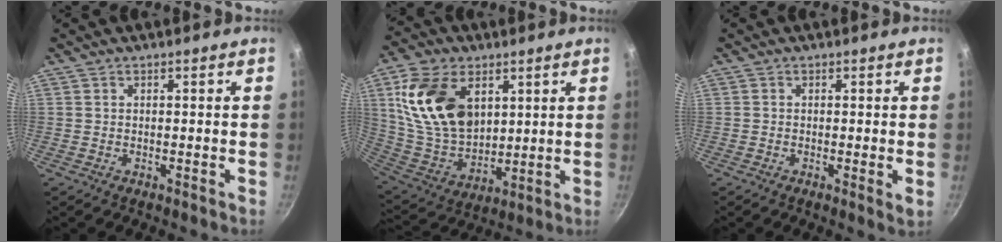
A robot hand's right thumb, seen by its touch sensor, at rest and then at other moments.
{"total": 19.5, "force": [6.4, 12.7, 13.3], "torque": [-0.224, -0.025, 0.136]}
{"total": 1.5, "force": [0.0, 0.2, 1.5], "torque": [-0.023, -0.008, -0.004]}